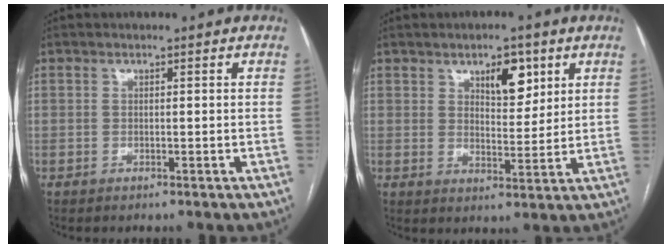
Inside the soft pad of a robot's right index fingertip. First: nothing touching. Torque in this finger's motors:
{"motor_torque": [0.13, 0.10, 0.08, 0.06]}